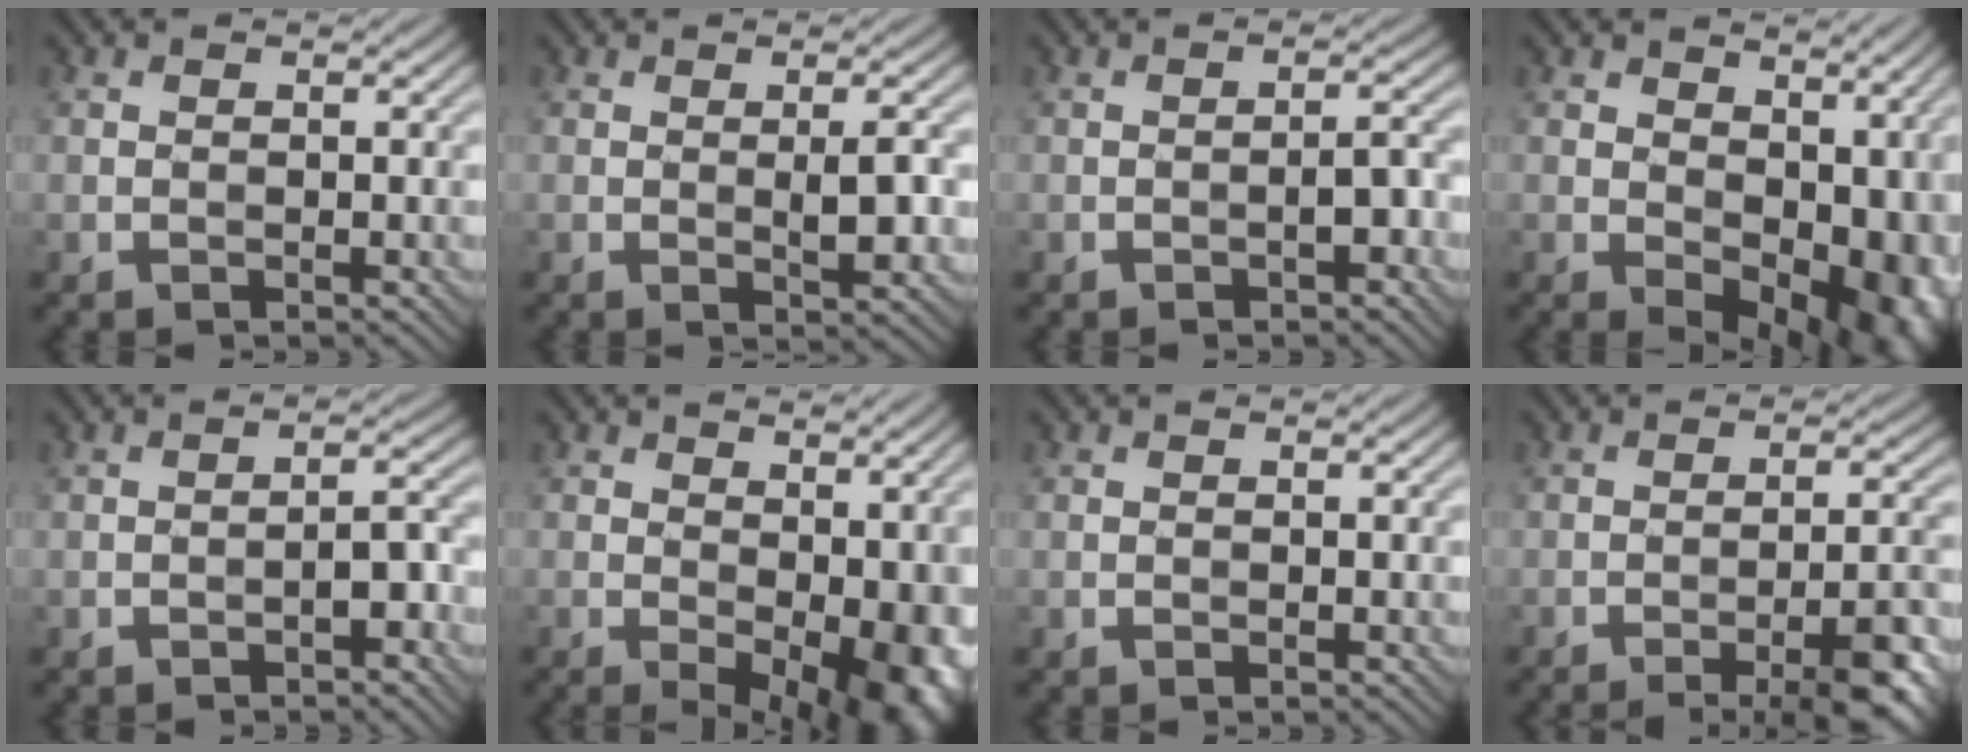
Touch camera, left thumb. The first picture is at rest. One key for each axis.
{"total": 2.9, "fx": -0.1, "fy": 0.7, "fz": 2.8, "tx": -0.050, "ty": -0.001, "tz": -0.001}
{"total": 2.0, "fx": -1.1, "fy": 0.6, "fz": 1.6, "tx": -0.022, "ty": 0.007, "tz": -0.022}
{"total": 13.8, "fx": 1.2, "fy": 8.4, "fz": 10.9, "tx": -0.122, "ty": -0.018, "tz": 0.049}
{"total": 2.3, "fx": -1.5, "fy": 0.7, "fz": 1.7, "tx": -0.022, "ty": 0.011, "tz": -0.025}
{"total": 12.8, "fx": -0.6, "fy": 7.1, "fz": 10.7, "tx": -0.125, "ty": -0.022, "tz": 0.025}
{"total": 0.0}
{"total": 7.8, "fx": -4.9, "fy": 1.2, "fz": 6.0, "tx": -0.086, "ty": 0.007, "tz": -0.069}